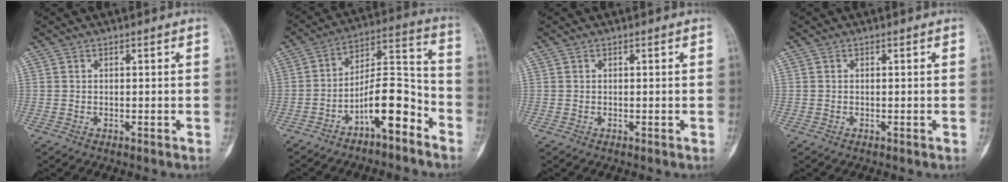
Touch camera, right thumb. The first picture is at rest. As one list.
[{"total": 11.9, "force": [-6.7, 4.2, 8.9], "torque": [-0.144, 0.084, -0.113]}, {"total": 0.0}, {"total": 0.0}]